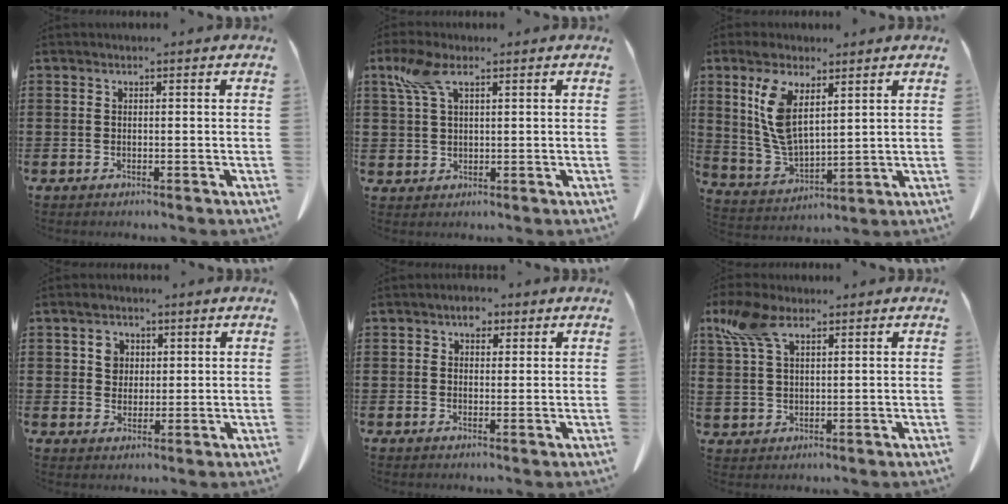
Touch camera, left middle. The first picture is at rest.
{"total": 5.4, "force": [2.7, 2.7, 3.8], "torque": [-0.094, 0.006, 0.047]}
{"total": 9.0, "force": [4.4, 3.9, 6.9], "torque": [-0.164, -0.007, 0.076]}
{"total": 3.7, "force": [1.5, 3.0, 1.5], "torque": [-0.025, 0.005, 0.023]}
{"total": 2.6, "force": [1.6, 1.7, 1.2], "torque": [-0.014, 0.003, 0.024]}
{"total": 7.0, "force": [4.0, 3.5, 4.6], "torque": [-0.111, 0.009, 0.074]}